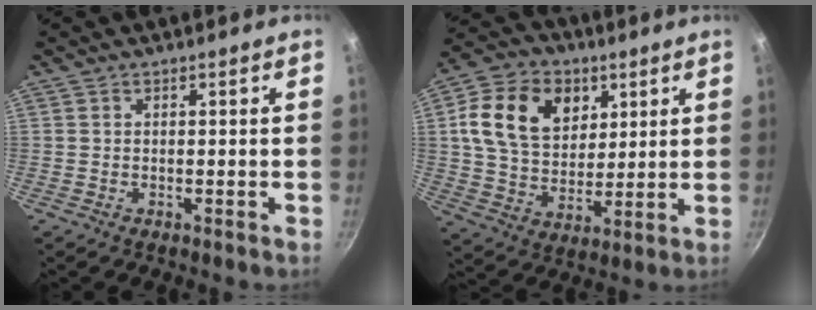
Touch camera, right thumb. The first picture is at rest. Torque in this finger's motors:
{"motor_torque": [0.07, 0.32, 0.35, -0.09, 0.17]}